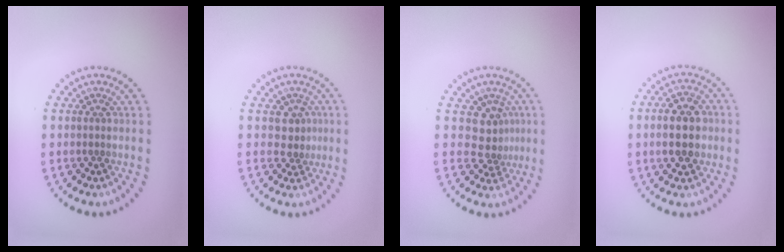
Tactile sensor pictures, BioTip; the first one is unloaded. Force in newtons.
{"total": 1.8, "press": 1.5, "slide": 1.1}
{"total": 2.8, "press": 2.0, "slide": 2.0}
{"total": 4.6, "press": 4.6, "slide": 0.2}